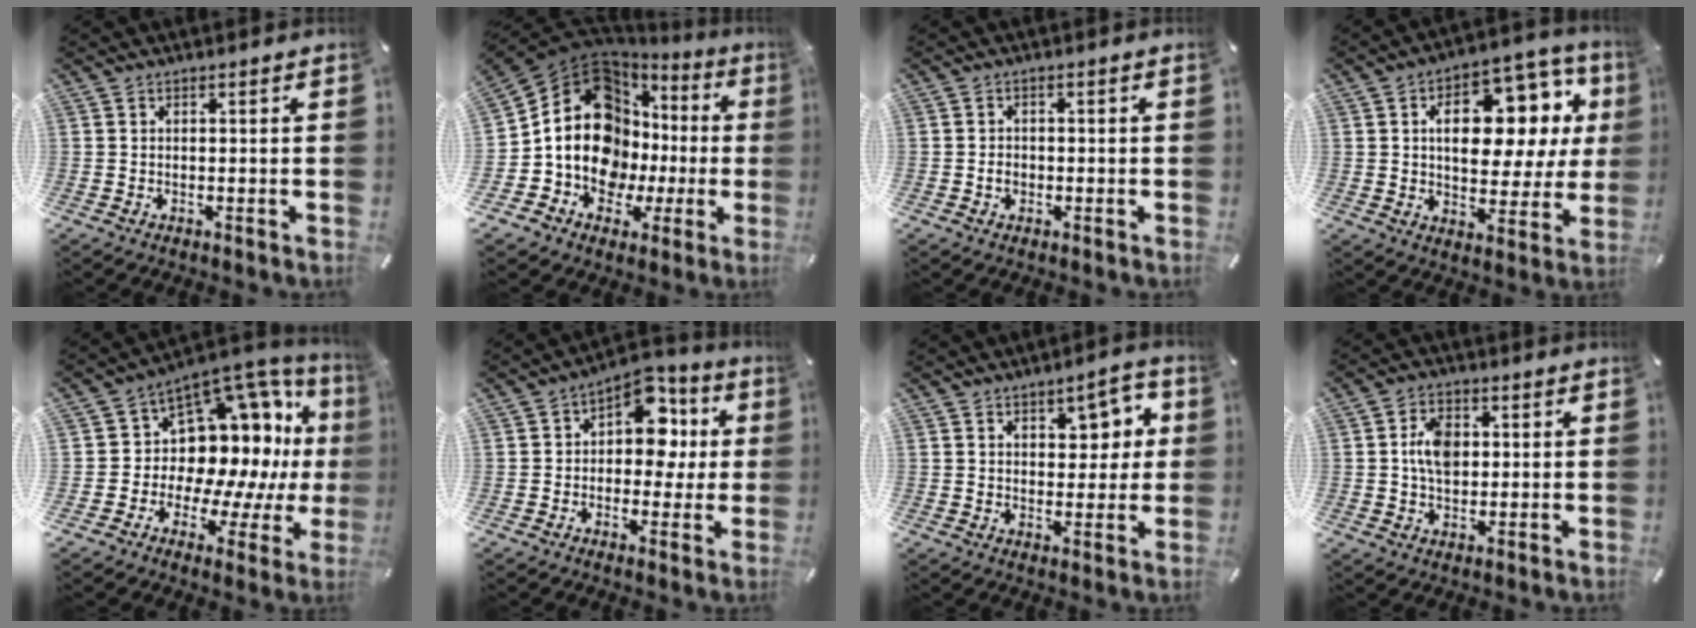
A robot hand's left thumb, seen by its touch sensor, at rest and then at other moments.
{"total": 17.3, "force": [2.6, 14.0, 9.9], "torque": [-0.195, -0.039, 0.049]}
{"total": 2.3, "force": [-0.6, 1.8, 1.3], "torque": [-0.025, 0.006, -0.012]}
{"total": 17.1, "force": [5.4, 10.3, 12.5], "torque": [-0.169, -0.029, 0.089]}
{"total": 12.8, "force": [4.7, 10.4, 5.7], "torque": [-0.058, -0.092, 0.097]}
{"total": 11.6, "force": [3.1, 8.1, 7.7], "torque": [-0.101, -0.020, 0.054]}
{"total": 7.1, "force": [2.9, 4.7, 4.3], "torque": [-0.043, -0.014, 0.041]}
{"total": 7.3, "force": [0.7, 5.3, 5.0], "torque": [-0.098, 0.004, 0.009]}